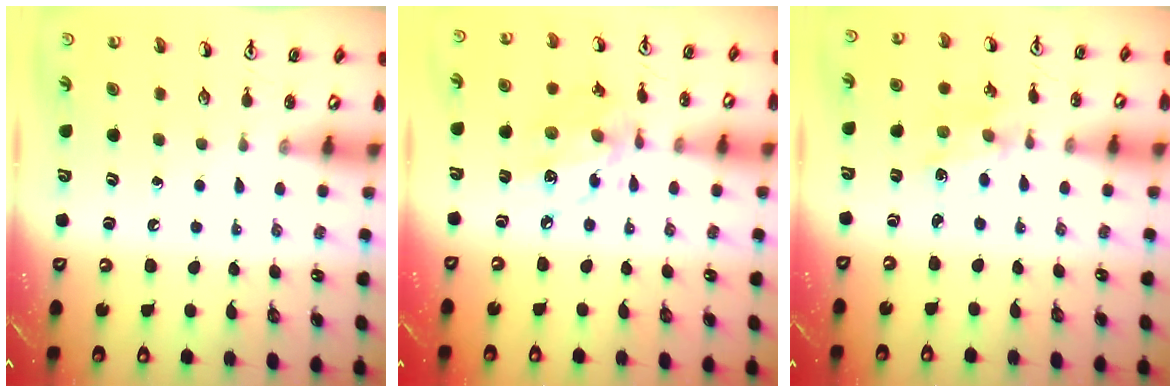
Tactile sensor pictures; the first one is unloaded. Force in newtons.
{"total": 12.1, "press": 12.0, "slide": 0.7}
{"total": 2.0, "press": 1.8, "slide": 0.7}